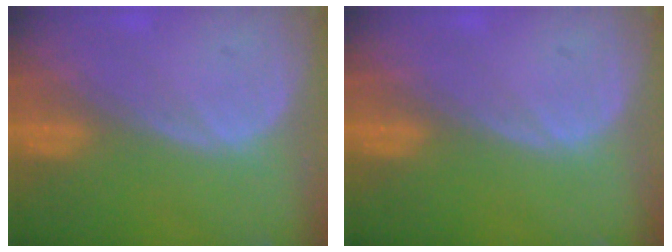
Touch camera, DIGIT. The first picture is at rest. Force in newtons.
{"total": 0.0}